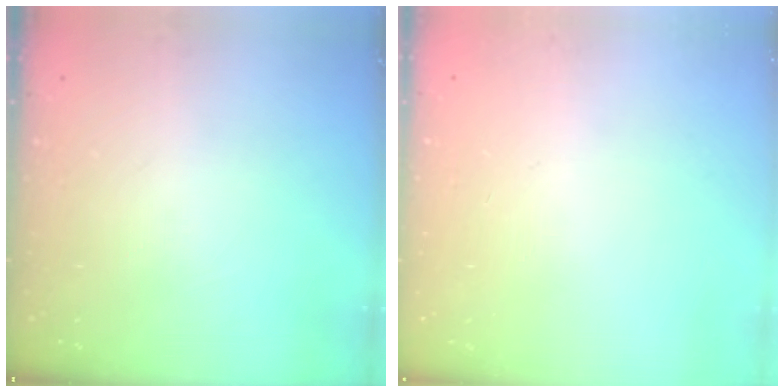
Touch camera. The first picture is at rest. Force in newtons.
{"total": 0.0}